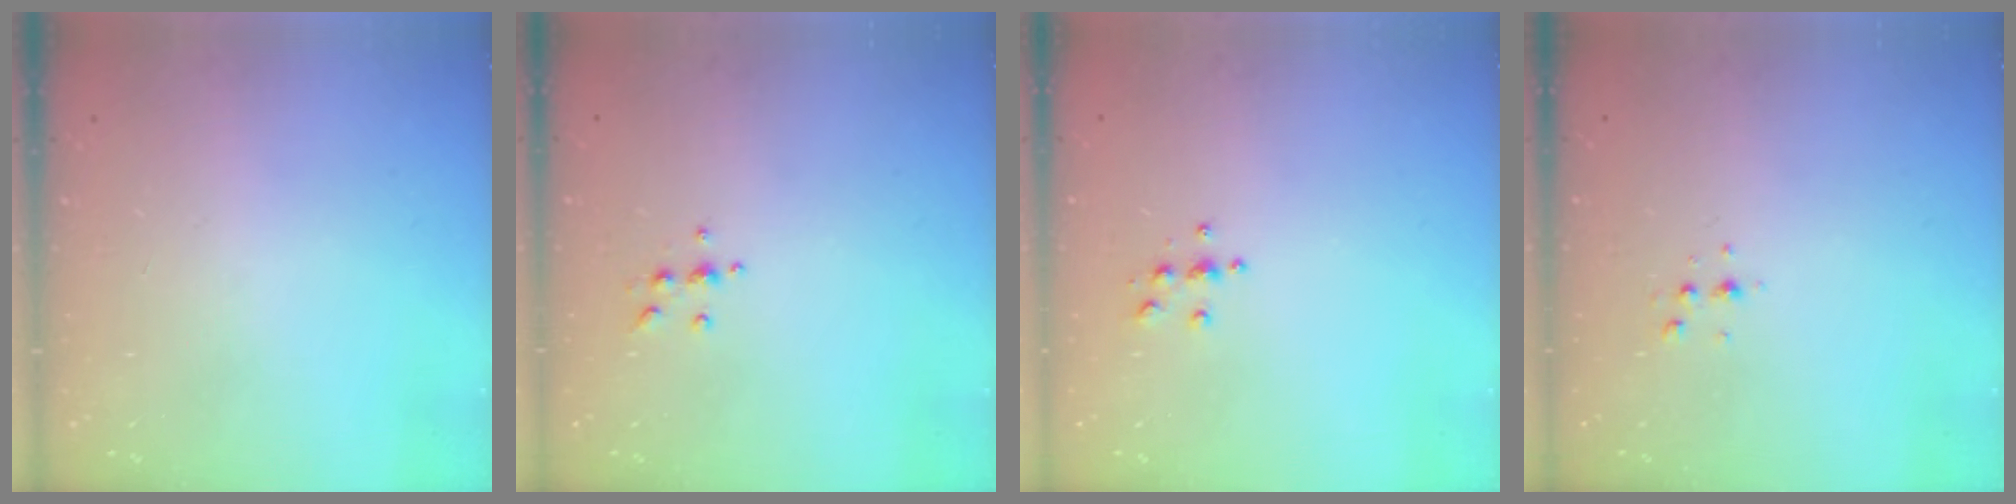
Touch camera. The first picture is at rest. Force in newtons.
{"total": 5.7, "press": 5.7, "slide": 0.5}
{"total": 3.8, "press": 3.8, "slide": 0.4}
{"total": 3.7, "press": 3.2, "slide": 1.7}